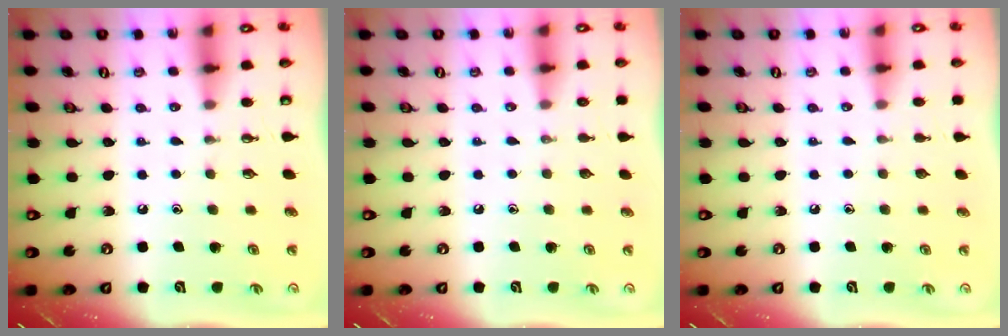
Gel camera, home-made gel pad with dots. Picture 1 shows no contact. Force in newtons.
{"total": 0.0}
{"total": 0.0}